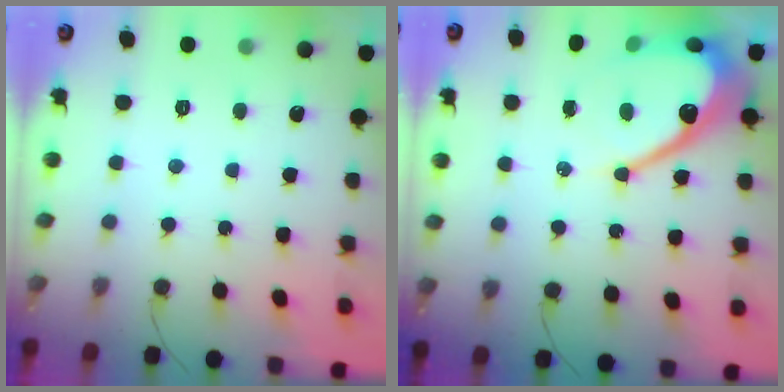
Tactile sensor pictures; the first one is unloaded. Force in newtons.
{"total": 13.6, "press": 13.5, "slide": 1.1}